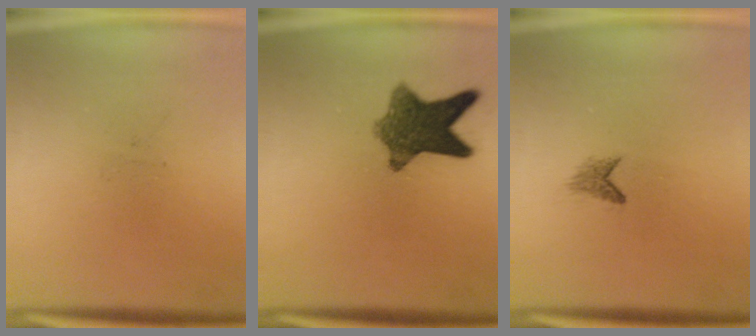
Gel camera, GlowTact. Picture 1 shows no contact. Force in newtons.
{"total": 9.0}
{"total": 1.2}